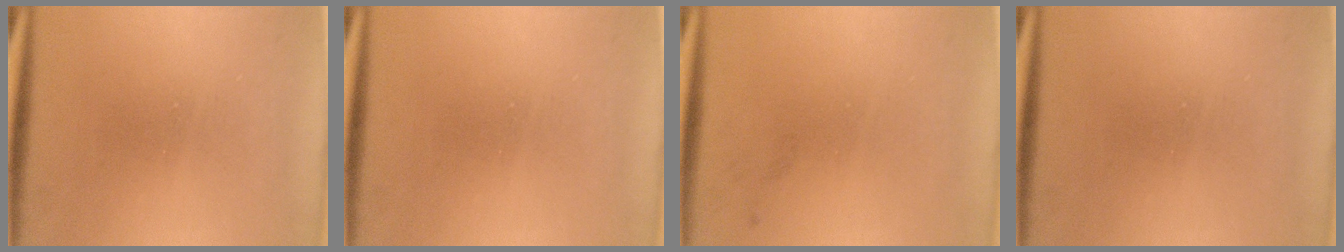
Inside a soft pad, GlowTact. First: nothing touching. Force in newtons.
{"total": 0.0}
{"total": 1.1}
{"total": 0.0}